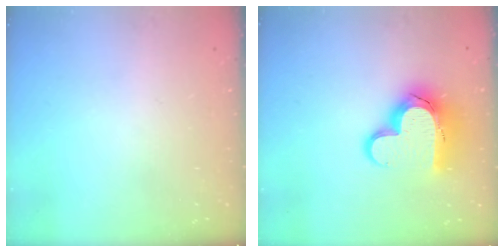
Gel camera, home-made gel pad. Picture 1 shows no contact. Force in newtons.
{"total": 15.6, "press": 15.5, "slide": 1.3}